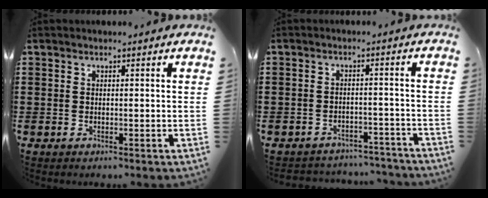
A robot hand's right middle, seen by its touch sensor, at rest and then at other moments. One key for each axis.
{"total": 3.1, "fx": -3.1, "fy": 0.4, "fz": 0.0, "tx": -0.006, "ty": 0.000, "tz": -0.067}